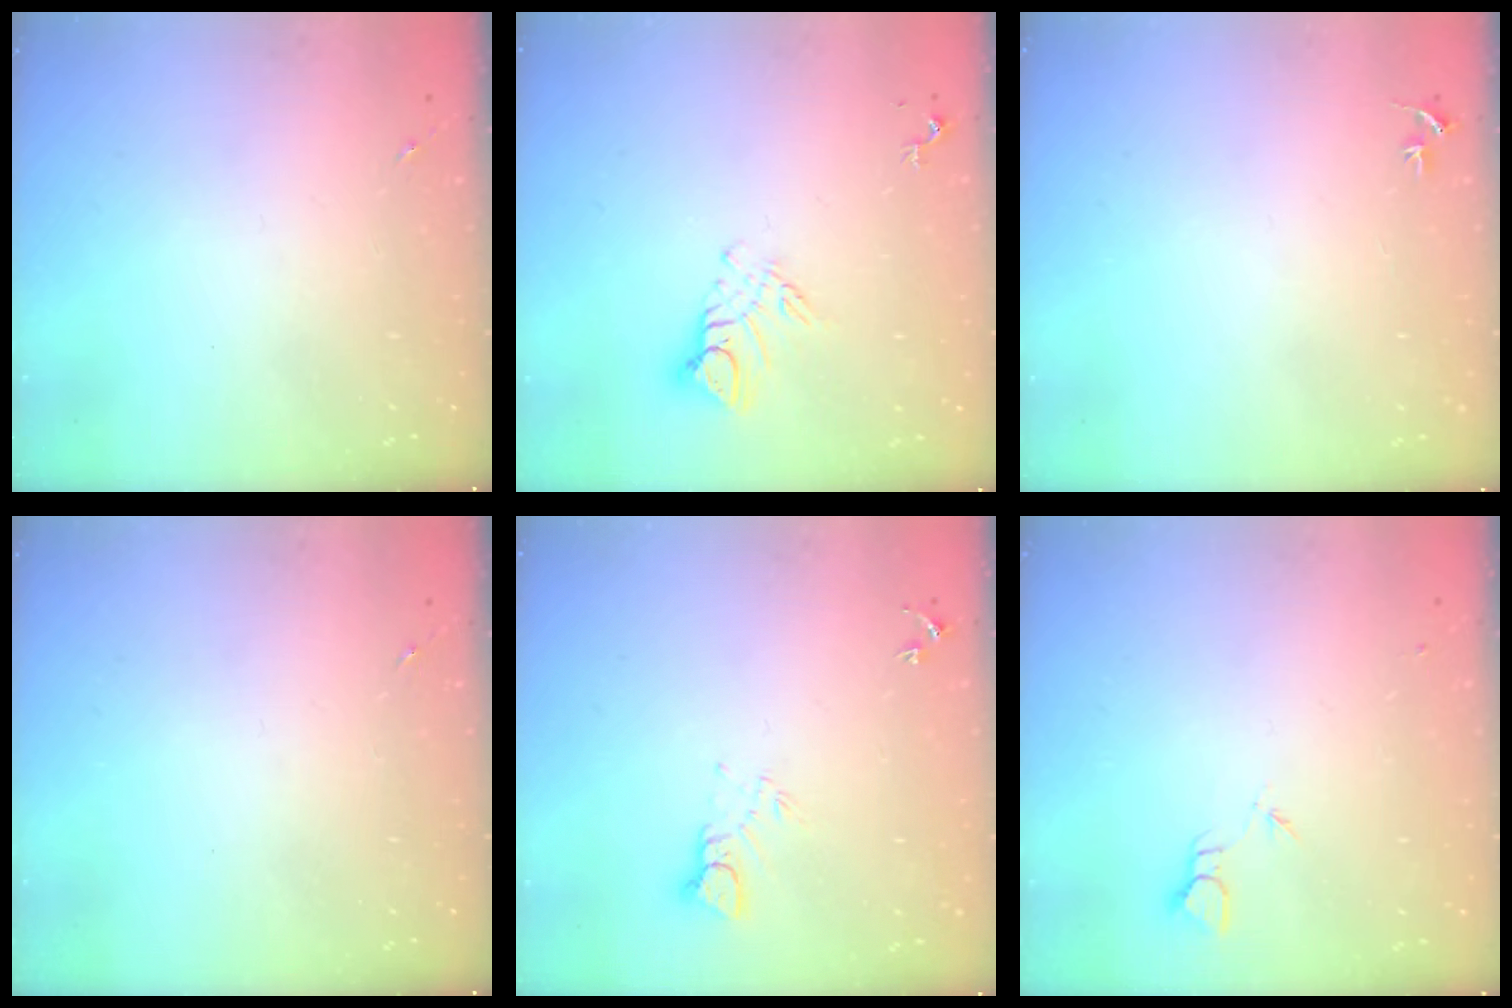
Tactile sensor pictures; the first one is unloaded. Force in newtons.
{"total": 8.7, "press": 8.6, "slide": 0.9}
{"total": 3.1, "press": 3.1, "slide": 0.4}
{"total": 0.0}
{"total": 4.7, "press": 4.7, "slide": 0.3}
{"total": 2.0, "press": 2.0, "slide": 0.1}